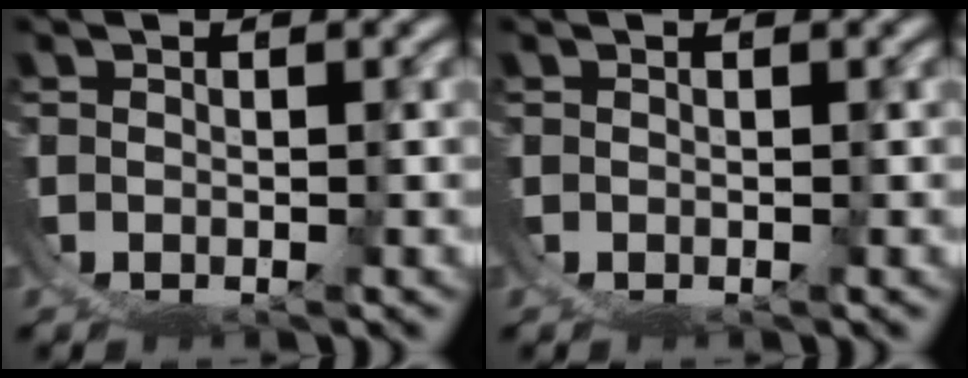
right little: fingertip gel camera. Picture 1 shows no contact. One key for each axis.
{"total": 0.0}